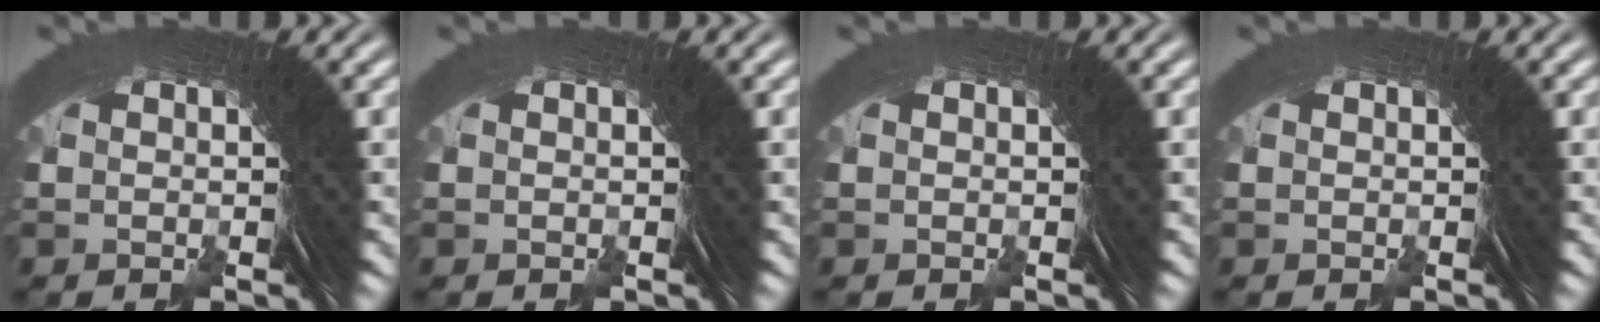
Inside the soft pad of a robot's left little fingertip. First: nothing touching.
{"total": 0.0}
{"total": 0.0}
{"total": 0.0}